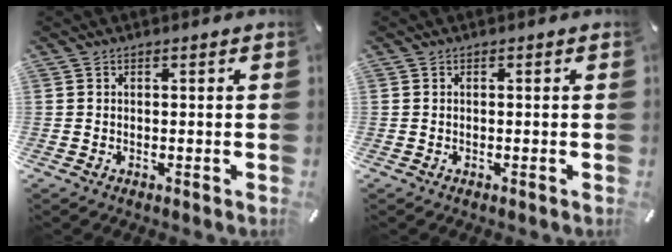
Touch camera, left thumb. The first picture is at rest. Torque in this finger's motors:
{"motor_torque": [0.00, 0.00, 0.00, 0.00, 0.00]}